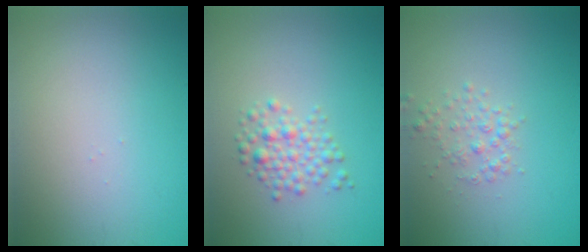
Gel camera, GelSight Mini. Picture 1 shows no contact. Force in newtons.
{"total": 2.6, "press": 2.6, "slide": 0.1}
{"total": 1.7, "press": 1.7, "slide": 0.1}